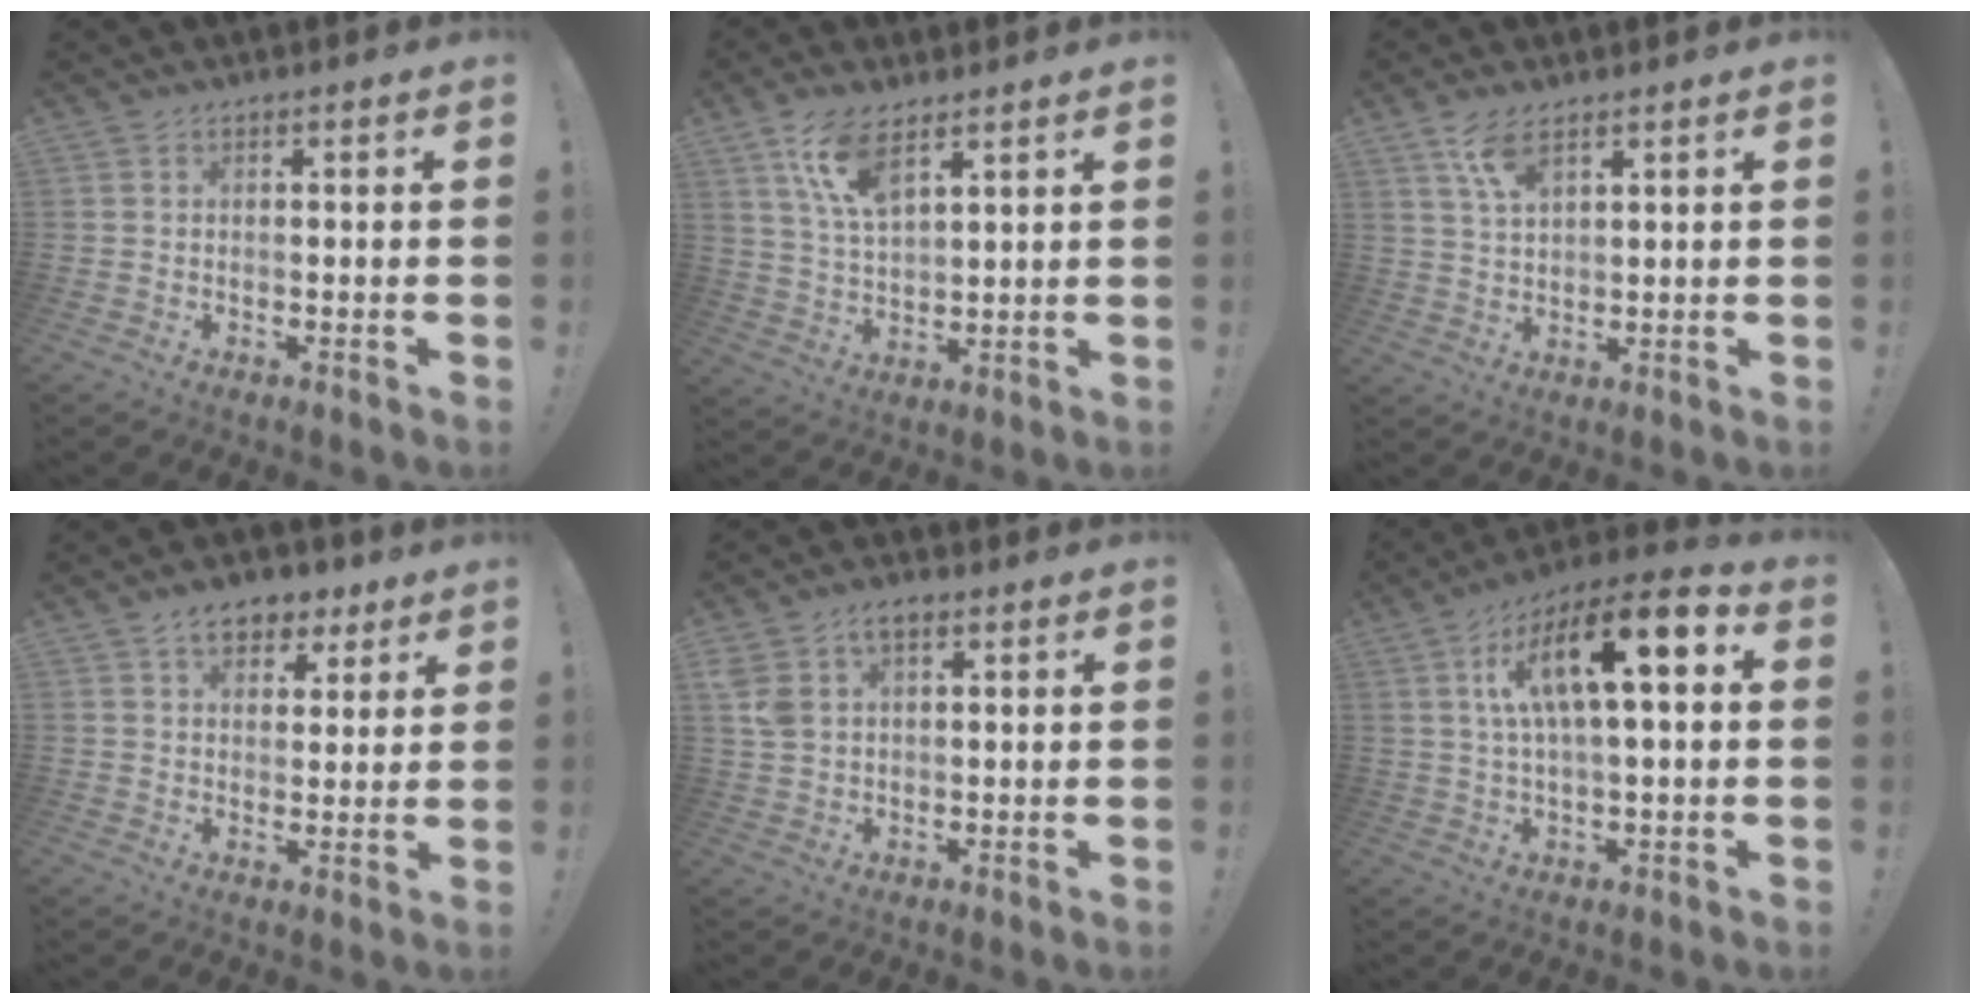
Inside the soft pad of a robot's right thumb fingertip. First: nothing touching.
{"total": 10.6, "force": [7.0, 4.1, 6.9], "torque": [-0.133, -0.025, 0.131]}
{"total": 6.9, "force": [4.4, 2.7, 4.6], "torque": [-0.083, -0.018, 0.080]}
{"total": 8.6, "force": [5.0, 5.7, 4.0], "torque": [-0.057, -0.017, 0.094]}
{"total": 6.6, "force": [3.0, 4.1, 4.1], "torque": [-0.077, -0.006, 0.056]}
{"total": 16.2, "force": [4.5, 4.9, 14.7], "torque": [-0.249, -0.009, 0.066]}